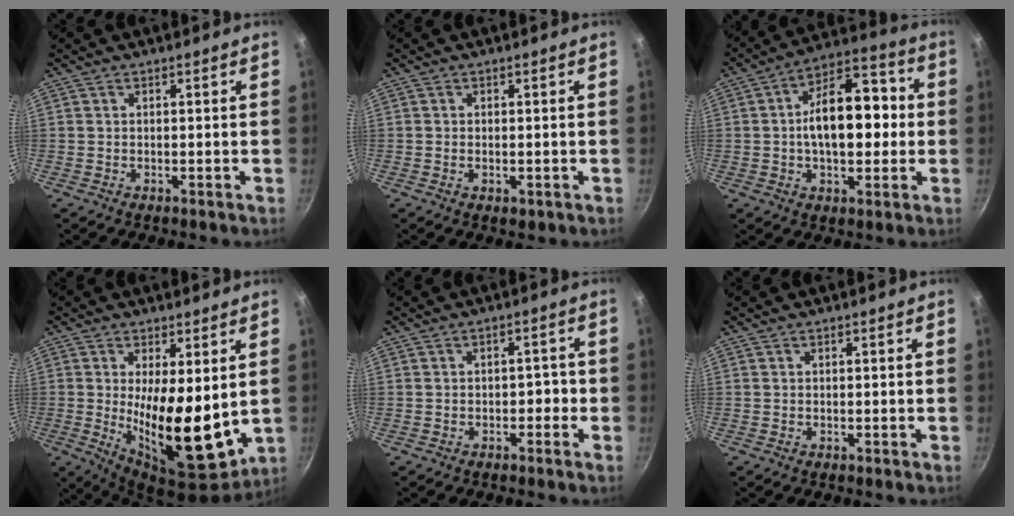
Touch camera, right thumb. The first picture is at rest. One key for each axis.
{"total": 1.8, "fx": -0.4, "fy": 1.1, "fz": 1.4, "tx": -0.021, "ty": -0.004, "tz": -0.005}
{"total": 16.5, "fx": -0.1, "fy": 9.6, "fz": 13.5, "tx": -0.167, "ty": 0.037, "tz": -0.013}
{"total": 16.1, "fx": 0.9, "fy": 6.4, "fz": 14.8, "tx": -0.215, "ty": -0.037, "tz": 0.027}
{"total": 2.4, "fx": -1.0, "fy": 1.6, "fz": 1.5, "tx": 0.001, "ty": 0.018, "tz": -0.015}
{"total": 0.0}